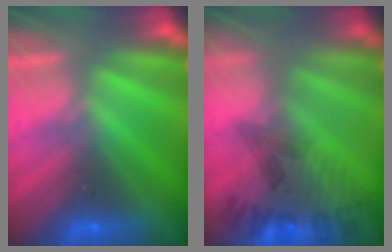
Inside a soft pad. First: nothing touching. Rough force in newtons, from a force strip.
{"total": 7.6}